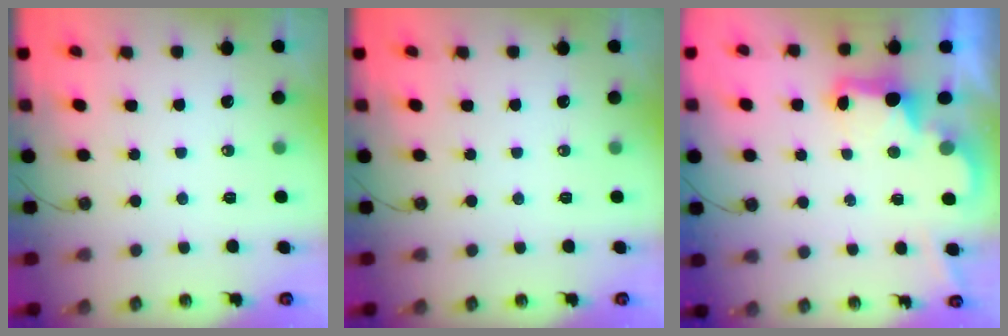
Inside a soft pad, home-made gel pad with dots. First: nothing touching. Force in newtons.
{"total": 0.0}
{"total": 2.7, "press": 2.6, "slide": 0.5}